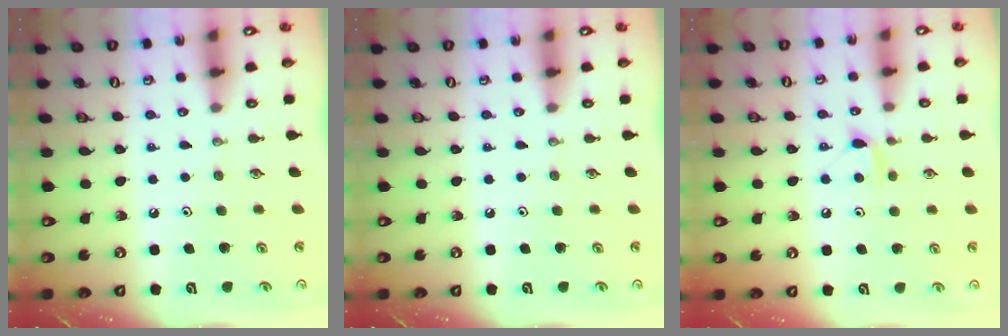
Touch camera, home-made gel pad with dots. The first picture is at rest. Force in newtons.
{"total": 0.0}
{"total": 5.8, "press": 5.7, "slide": 0.9}